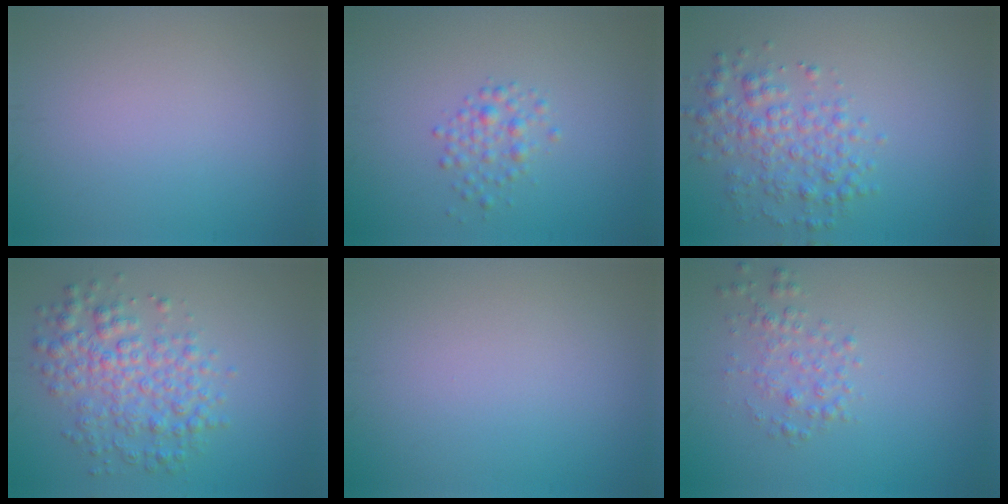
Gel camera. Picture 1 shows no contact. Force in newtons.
{"total": 1.8, "press": 1.8, "slide": 0.0}
{"total": 3.7, "press": 3.7, "slide": 0.1}
{"total": 4.9, "press": 4.9, "slide": 0.1}
{"total": 0.0}
{"total": 1.9, "press": 1.9, "slide": 0.0}